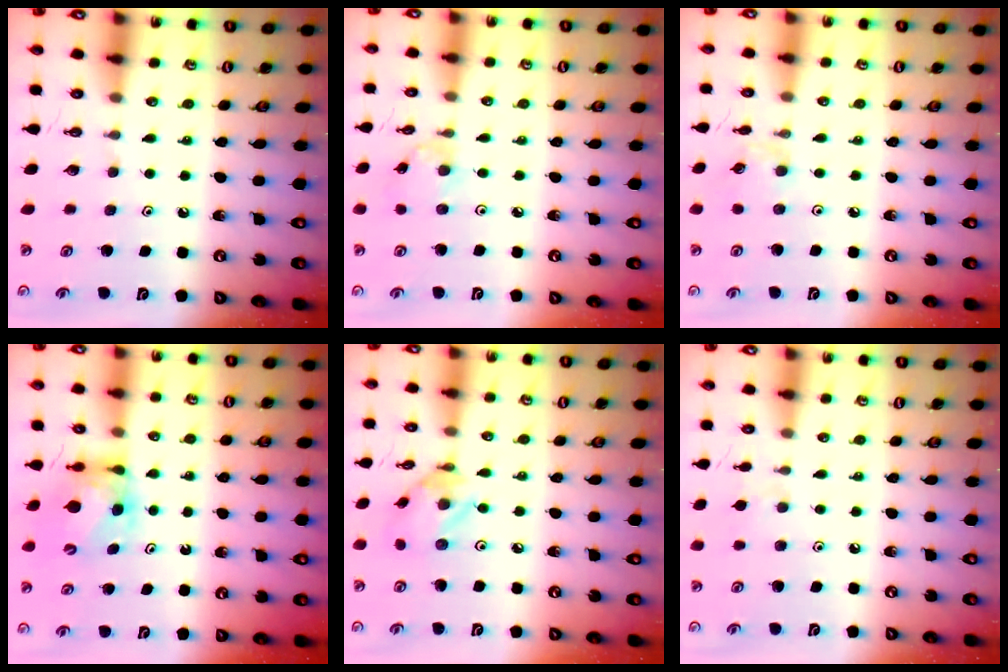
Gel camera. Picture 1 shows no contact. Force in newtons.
{"total": 1.0, "press": 1.0, "slide": 0.2}
{"total": 2.0, "press": 1.9, "slide": 0.4}
{"total": 6.3, "press": 6.3, "slide": 0.4}
{"total": 6.7, "press": 6.6, "slide": 0.5}
{"total": 5.1, "press": 5.0, "slide": 0.7}